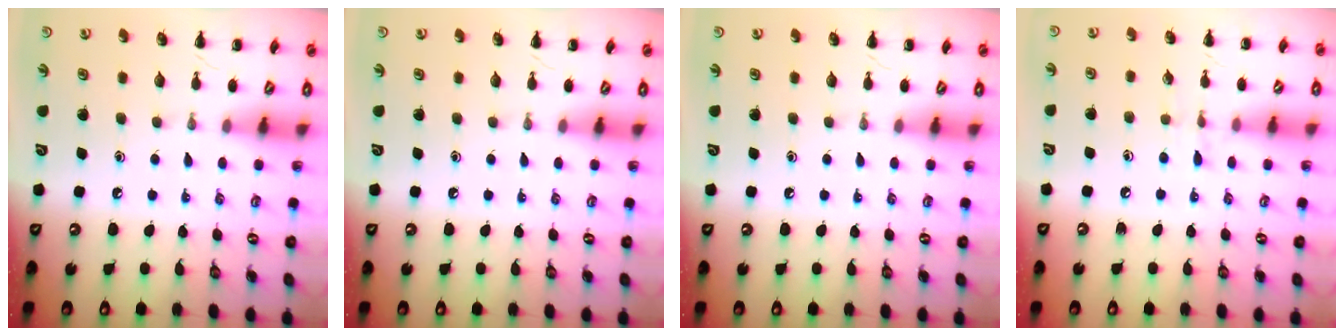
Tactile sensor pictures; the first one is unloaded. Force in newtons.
{"total": 0.0}
{"total": 0.0}
{"total": 5.8, "press": 5.5, "slide": 2.0}